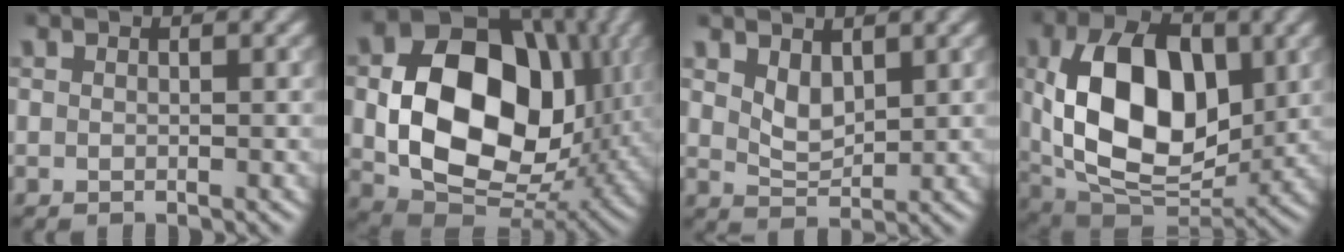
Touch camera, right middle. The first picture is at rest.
{"total": 15.2, "force": [0.9, 11.1, 10.4], "torque": [-0.172, -0.014, 0.019]}
{"total": 2.5, "force": [1.3, 1.4, 1.6], "torque": [-0.035, -0.007, 0.033]}
{"total": 13.3, "force": [1.5, 8.3, 10.2], "torque": [-0.173, 0.000, 0.029]}